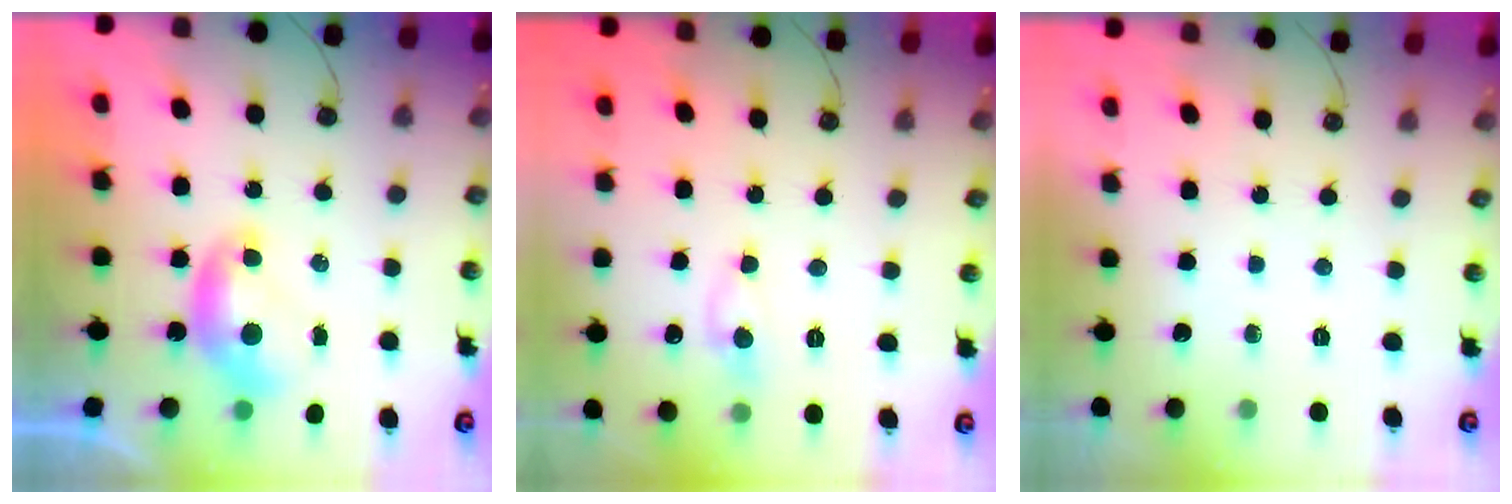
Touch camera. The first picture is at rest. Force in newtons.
{"total": 0.7, "press": 0.5, "slide": 0.4}
{"total": 0.0}